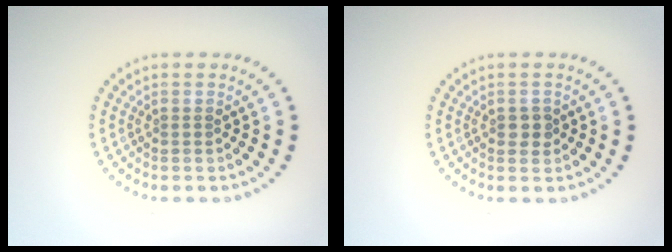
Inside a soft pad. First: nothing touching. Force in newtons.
{"total": 1.4, "press": 1.4, "slide": 0.1}